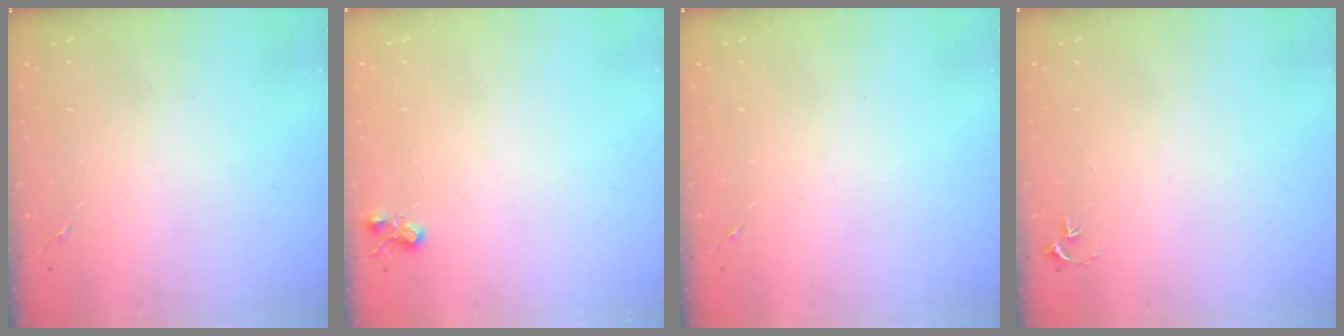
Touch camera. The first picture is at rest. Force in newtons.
{"total": 4.8, "press": 4.8, "slide": 0.7}
{"total": 0.0}
{"total": 2.7, "press": 2.7, "slide": 0.3}